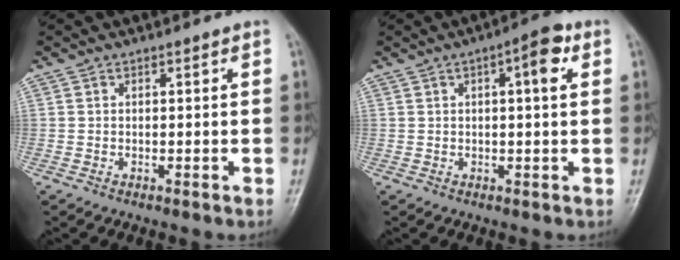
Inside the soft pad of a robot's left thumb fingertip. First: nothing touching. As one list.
[{"total": 5.8, "force": [1.9, 1.7, 5.2], "torque": [-0.068, 0.009, 0.020]}]